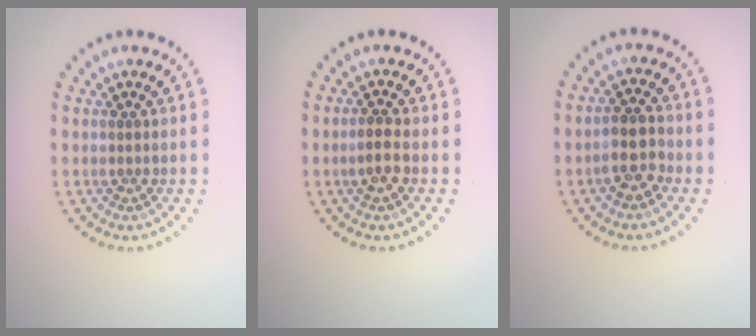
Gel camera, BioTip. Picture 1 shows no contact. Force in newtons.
{"total": 1.9, "press": 1.8, "slide": 0.6}
{"total": 2.8, "press": 2.6, "slide": 0.8}